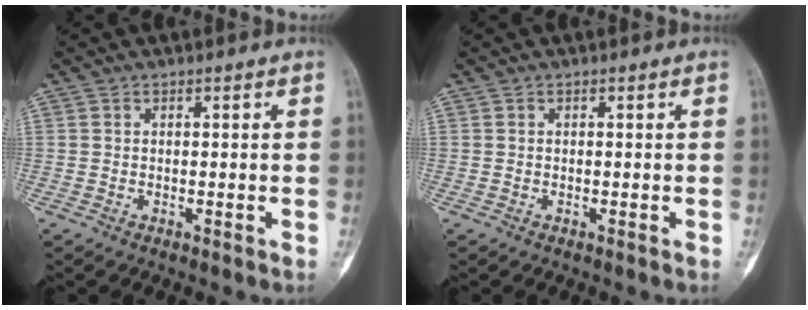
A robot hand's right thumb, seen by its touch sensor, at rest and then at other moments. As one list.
[{"total": 0.0}]